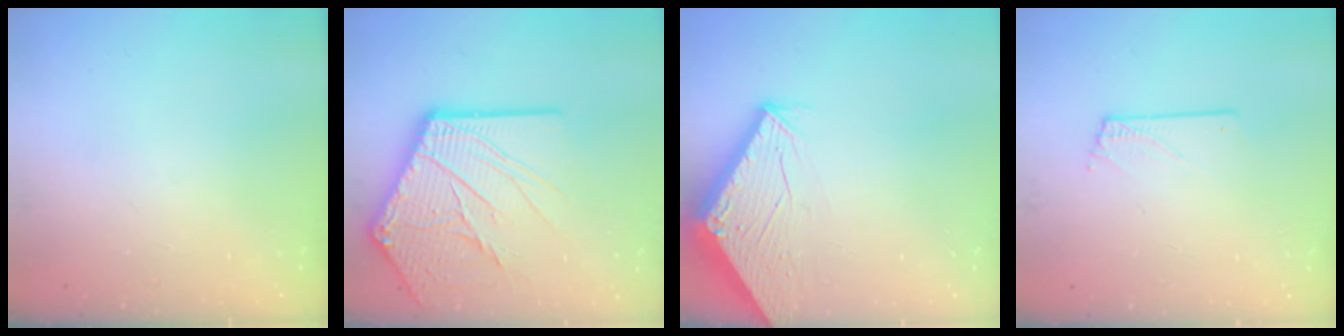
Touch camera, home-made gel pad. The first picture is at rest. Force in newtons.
{"total": 21.3, "press": 21.1, "slide": 2.7}
{"total": 2.9, "press": 2.9, "slide": 0.1}
{"total": 0.7, "press": 0.7, "slide": 0.1}